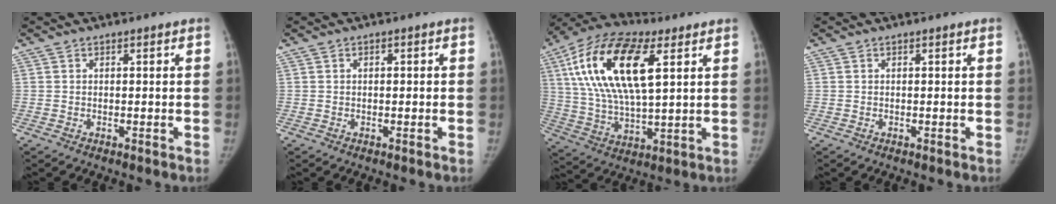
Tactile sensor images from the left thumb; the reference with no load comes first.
{"total": 0.8, "force": [0.0, 0.5, 0.6], "torque": [-0.007, 0.002, -0.002]}
{"total": 21.6, "force": [7.1, 8.9, 18.4], "torque": [-0.353, -0.001, 0.126]}
{"total": 0.0}